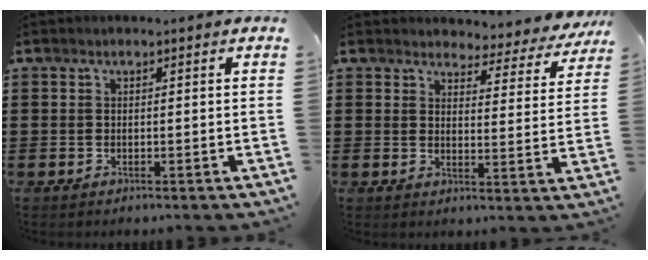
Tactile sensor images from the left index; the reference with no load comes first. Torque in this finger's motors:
{"motor_torque": [2.14, 0.00, 0.02, -0.02]}